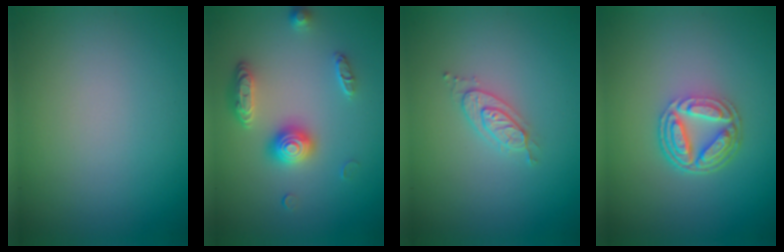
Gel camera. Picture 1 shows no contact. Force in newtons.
{"total": 3.2, "press": 2.9, "slide": 1.2}
{"total": 2.2, "press": 2.2, "slide": 0.3}
{"total": 4.7, "press": 3.4, "slide": 3.2}